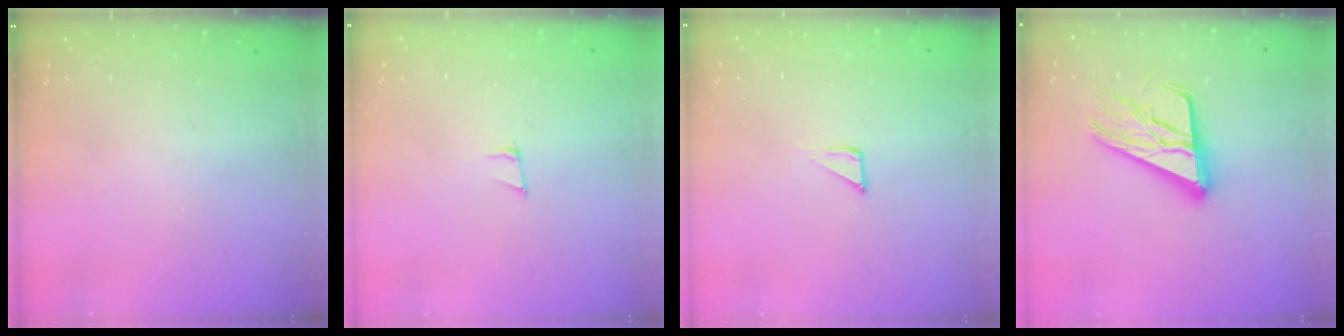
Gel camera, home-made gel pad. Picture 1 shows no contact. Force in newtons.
{"total": 5.8, "press": 4.7, "slide": 3.4}
{"total": 2.1, "press": 2.1, "slide": 0.1}
{"total": 18.0, "press": 17.9, "slide": 1.8}